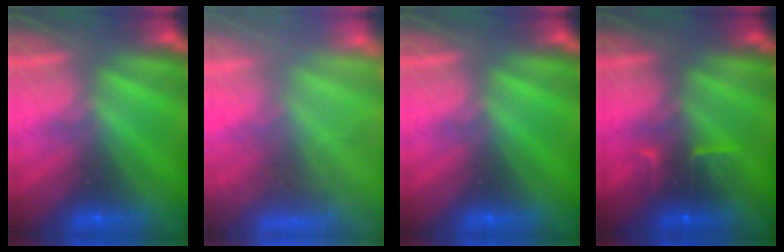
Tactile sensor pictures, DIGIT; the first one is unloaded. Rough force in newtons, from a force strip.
{"total": 5.6}
{"total": 0.0}
{"total": 2.4}